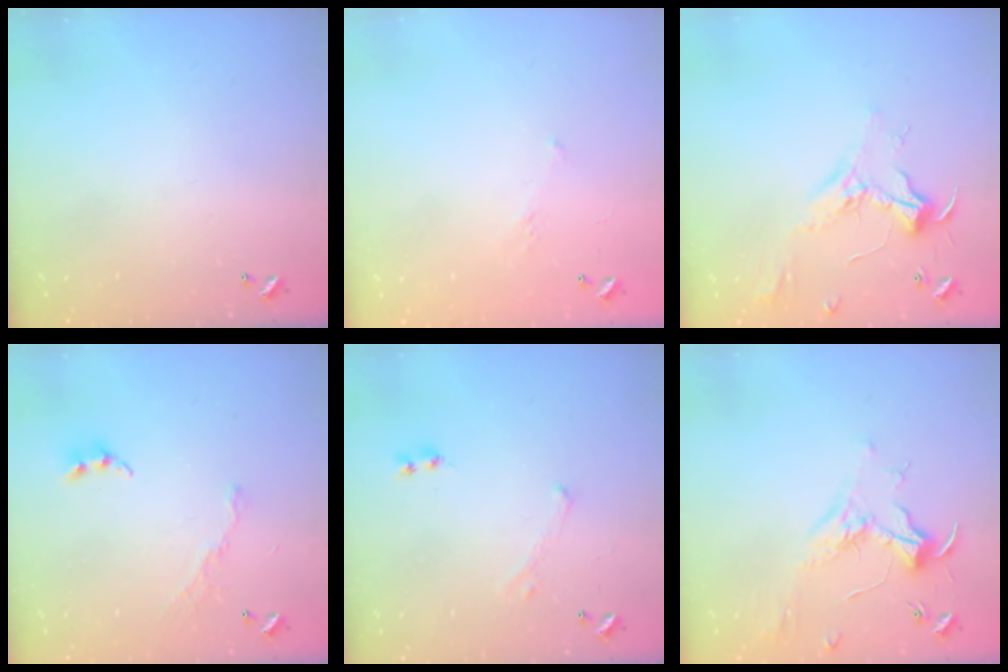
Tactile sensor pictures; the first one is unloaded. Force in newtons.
{"total": 4.8, "press": 4.7, "slide": 0.9}
{"total": 2.4, "press": 2.3, "slide": 0.9}
{"total": 7.1, "press": 7.1, "slide": 0.6}
{"total": 0.0}
{"total": 1.8, "press": 1.6, "slide": 0.8}